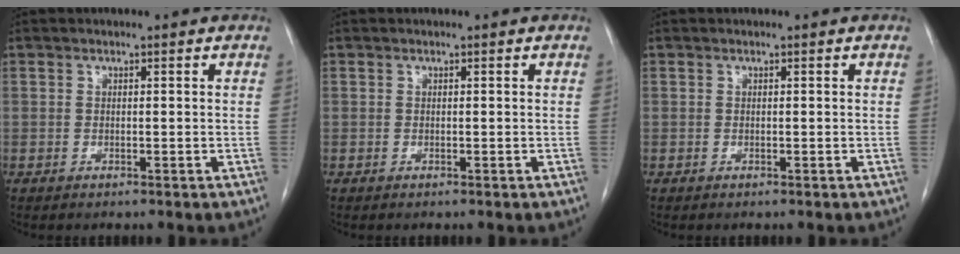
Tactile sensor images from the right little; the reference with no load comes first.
{"total": 0.0}
{"total": 0.0}